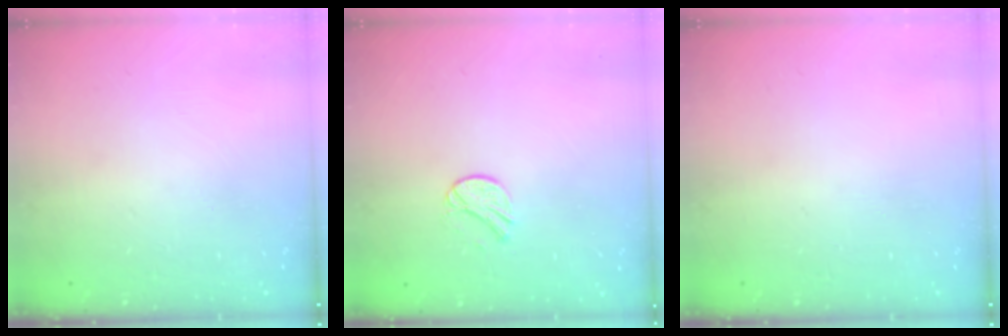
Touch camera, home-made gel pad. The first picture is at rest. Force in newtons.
{"total": 7.2, "press": 7.1, "slide": 0.5}
{"total": 0.0}